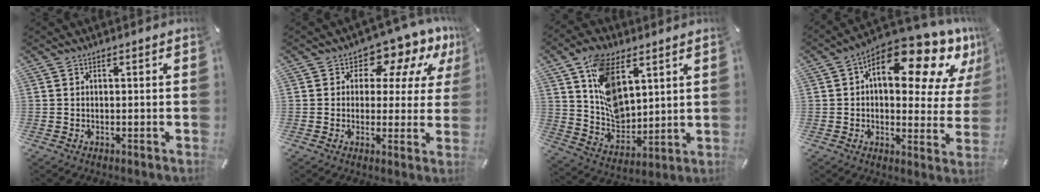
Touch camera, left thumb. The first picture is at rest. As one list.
[{"total": 9.5, "force": [5.6, 5.7, 5.0], "torque": [-0.068, -0.043, 0.095]}, {"total": 14.2, "force": [6.4, 9.0, 8.9], "torque": [-0.169, -0.017, 0.125]}, {"total": 18.5, "force": [10.2, 8.0, 13.3], "torque": [-0.178, -0.075, 0.162]}]